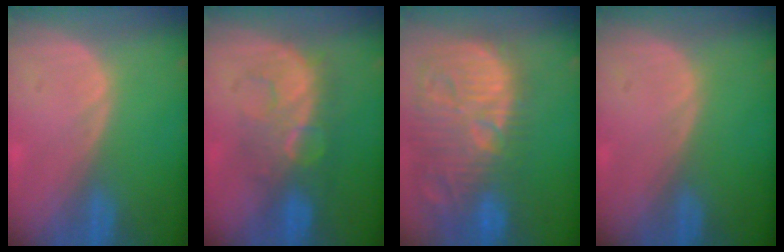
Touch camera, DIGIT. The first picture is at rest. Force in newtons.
{"total": 8.0, "press": 7.7, "slide": 2.0}
{"total": 15.5, "press": 13.5, "slide": 7.6}
{"total": 0.0}